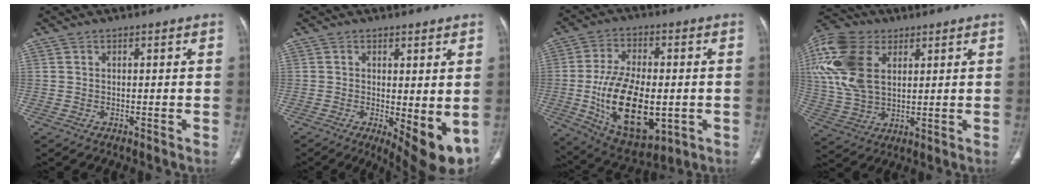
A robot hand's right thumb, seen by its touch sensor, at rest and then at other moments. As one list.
[{"total": 9.4, "force": [-1.5, 3.3, 8.7], "torque": [-0.114, -0.024, -0.013]}, {"total": 19.0, "force": [-3.0, 10.0, 15.9], "torque": [-0.261, -0.004, -0.033]}, {"total": 17.4, "force": [5.6, 11.3, 12.1], "torque": [-0.263, 0.000, 0.105]}]